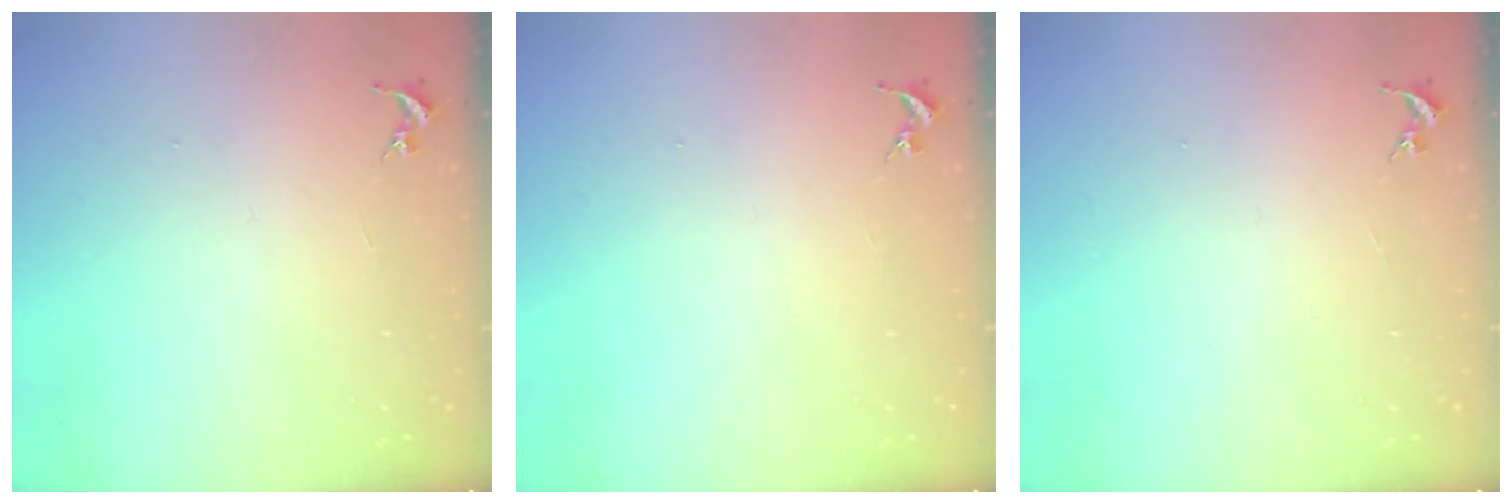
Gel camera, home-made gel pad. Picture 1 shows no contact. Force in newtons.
{"total": 0.0}
{"total": 0.0}